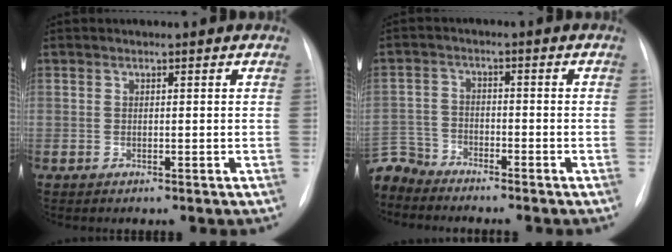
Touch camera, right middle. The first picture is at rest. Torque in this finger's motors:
{"motor_torque": [0.79, -0.84, 0.12, -0.01]}